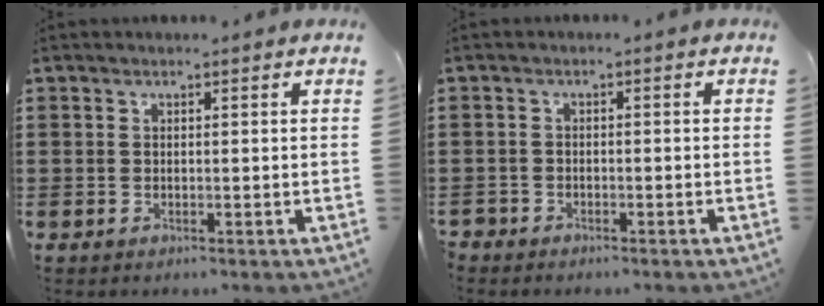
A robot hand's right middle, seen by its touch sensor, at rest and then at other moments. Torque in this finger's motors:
{"motor_torque": [0.50, 0.14, -0.09, 0.04]}